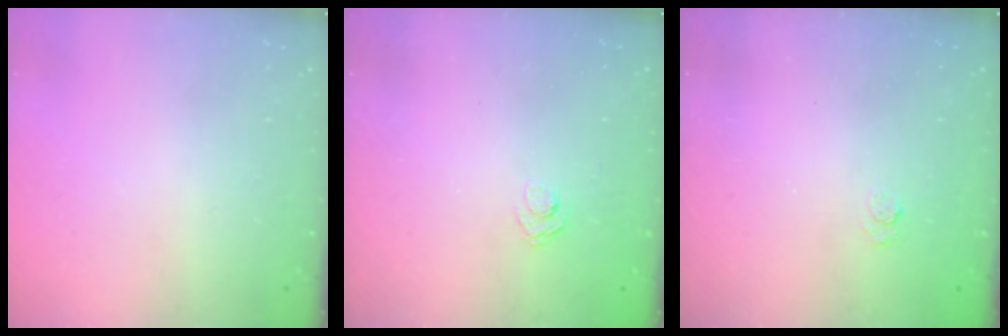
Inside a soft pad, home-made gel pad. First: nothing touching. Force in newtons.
{"total": 3.7, "press": 3.4, "slide": 1.3}
{"total": 2.1, "press": 1.6, "slide": 1.3}